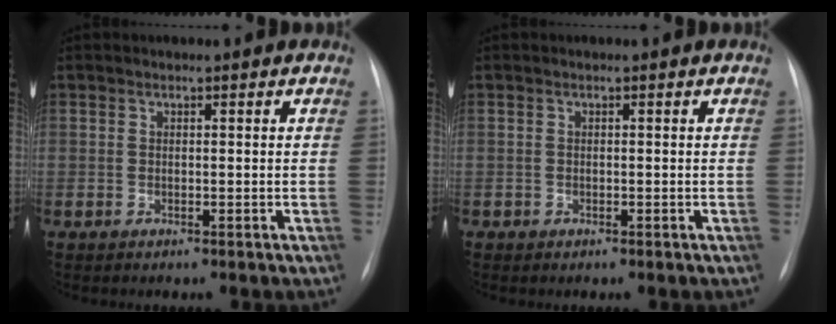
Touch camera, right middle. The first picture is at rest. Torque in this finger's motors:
{"motor_torque": [0.45, -1.17, -0.01, 0.00]}